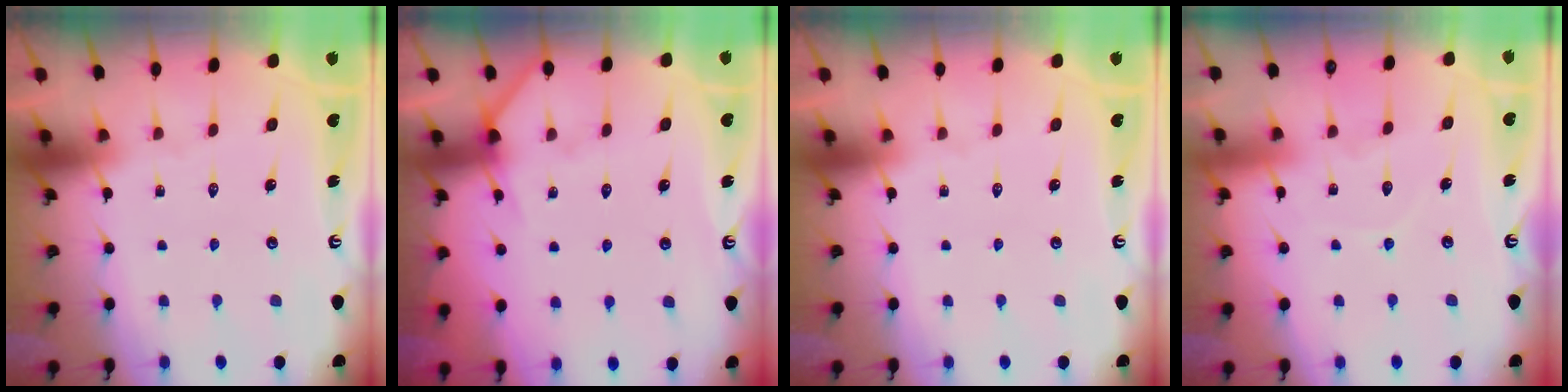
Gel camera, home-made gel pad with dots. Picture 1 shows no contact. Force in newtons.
{"total": 5.4, "press": 5.4, "slide": 0.5}
{"total": 0.0}
{"total": 5.5, "press": 5.4, "slide": 0.5}